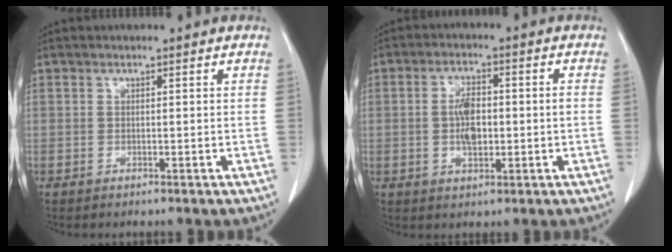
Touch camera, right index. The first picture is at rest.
{"total": 5.4, "force": [-0.4, 2.2, 4.9], "torque": [-0.098, 0.007, -0.007]}